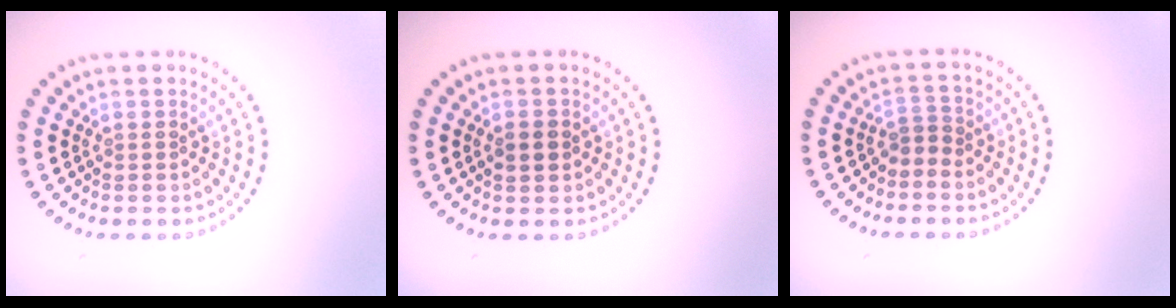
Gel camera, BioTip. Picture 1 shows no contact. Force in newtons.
{"total": 2.1, "press": 2.1, "slide": 0.2}
{"total": 1.4, "press": 0.9, "slide": 1.1}